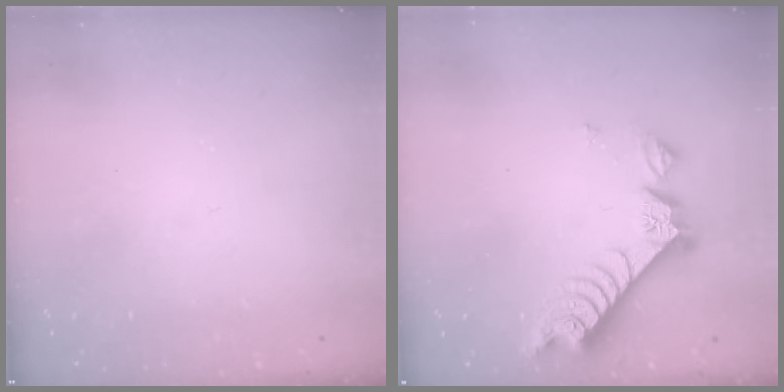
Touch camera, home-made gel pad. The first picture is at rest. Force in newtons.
{"total": 8.5, "press": 8.4, "slide": 0.8}